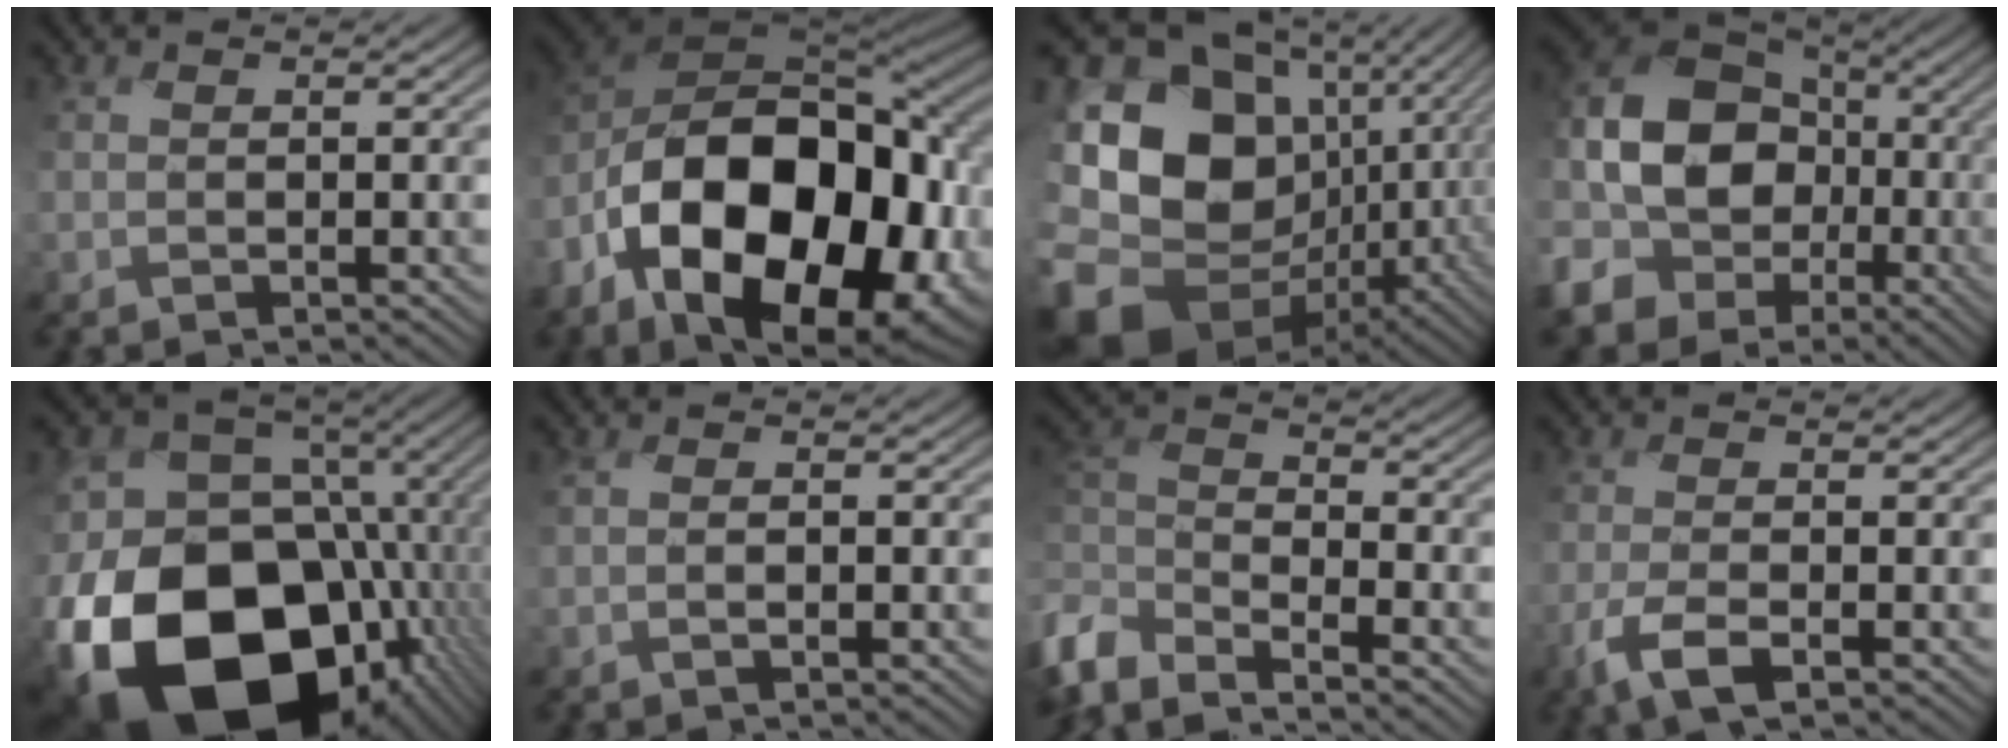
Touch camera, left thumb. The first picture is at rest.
{"total": 22.3, "force": [-6.6, 13.4, 16.6], "torque": [-0.342, -0.044, -0.092]}
{"total": 18.8, "force": [-3.2, 15.2, 10.6], "torque": [-0.258, -0.015, -0.047]}
{"total": 15.3, "force": [-2.5, 12.1, 9.0], "torque": [-0.223, -0.010, -0.056]}
{"total": 23.3, "force": [-9.5, 15.9, 14.1], "torque": [-0.326, -0.044, -0.133]}
{"total": 1.6, "force": [0.0, 0.5, 1.5], "torque": [-0.030, -0.003, 0.002]}
{"total": 8.2, "force": [-6.5, 3.7, 3.5], "torque": [-0.102, -0.013, -0.147]}
{"total": 4.1, "force": [-2.1, 1.4, 3.2], "torque": [-0.079, -0.008, -0.043]}